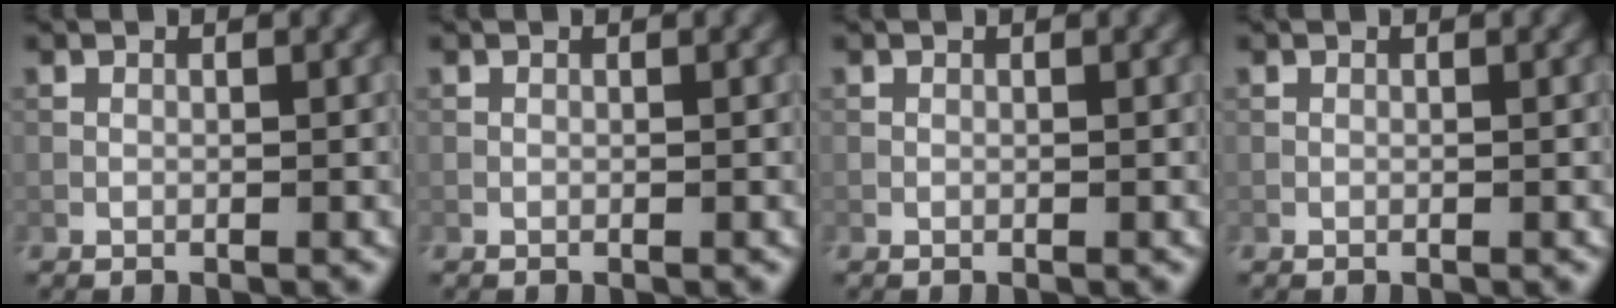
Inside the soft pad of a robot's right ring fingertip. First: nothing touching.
{"total": 0.0}
{"total": 0.0}
{"total": 0.0}